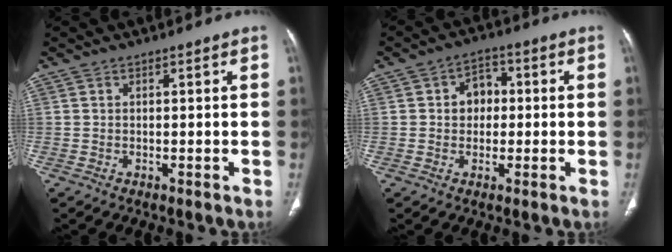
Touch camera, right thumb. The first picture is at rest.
{"total": 5.6, "force": [0.3, 4.6, 3.2], "torque": [-0.022, 0.014, -0.002]}